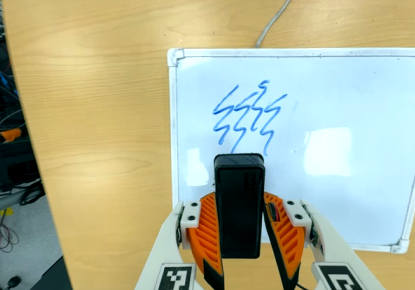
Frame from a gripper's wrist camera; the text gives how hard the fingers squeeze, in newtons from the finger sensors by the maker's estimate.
{"total": 6.1, "left": 5.1, "right": 7.1}